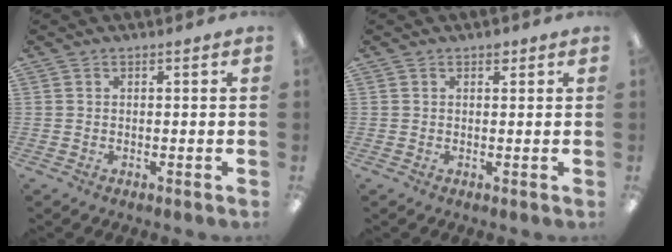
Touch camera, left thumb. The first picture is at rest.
{"total": 1.4, "force": [0.9, 0.8, 0.7], "torque": [0.001, -0.004, 0.013]}